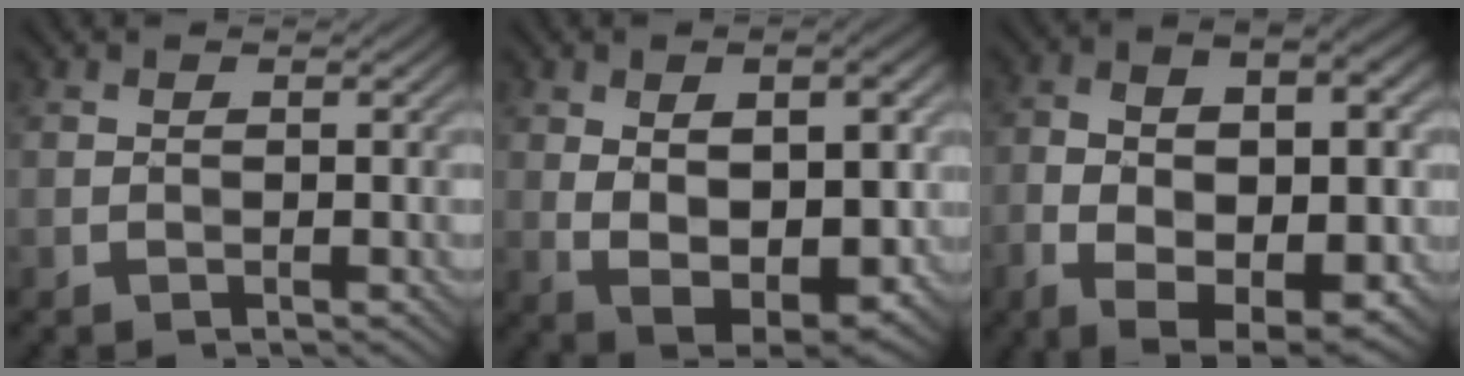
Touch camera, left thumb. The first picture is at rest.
{"total": 10.4, "force": [0.9, 5.9, 8.5], "torque": [-0.145, -0.021, 0.034]}
{"total": 14.9, "force": [-3.5, 7.7, 12.2], "torque": [-0.192, -0.023, -0.031]}